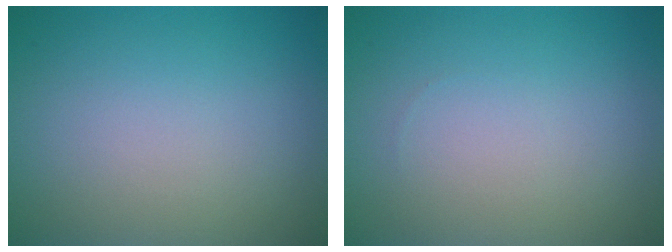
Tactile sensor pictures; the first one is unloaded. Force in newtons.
{"total": 0.0}